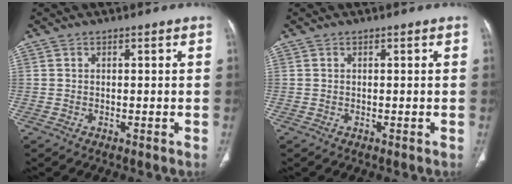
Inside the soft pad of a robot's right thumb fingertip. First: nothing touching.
{"total": 0.0}